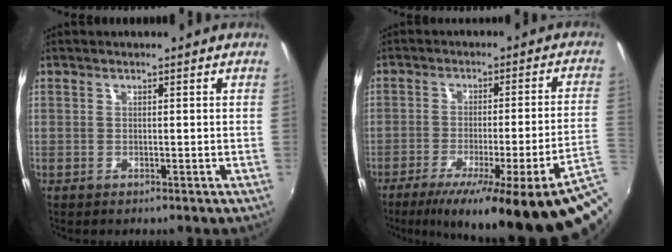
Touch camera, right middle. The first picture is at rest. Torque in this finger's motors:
{"motor_torque": [1.09, -1.05, 0.89, 0.21]}